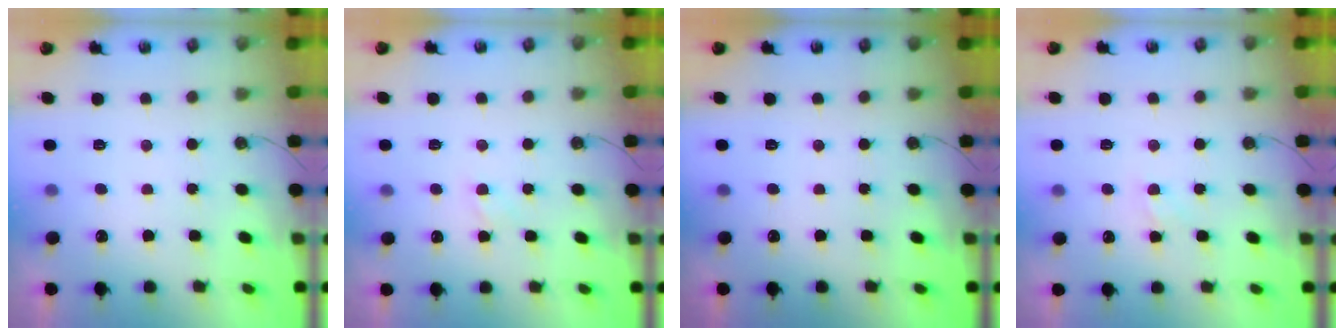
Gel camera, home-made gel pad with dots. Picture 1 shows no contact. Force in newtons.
{"total": 2.9, "press": 2.8, "slide": 0.4}
{"total": 0.0}
{"total": 5.3, "press": 5.3, "slide": 0.5}